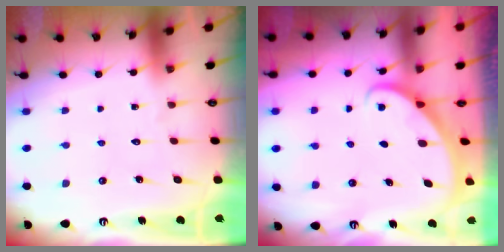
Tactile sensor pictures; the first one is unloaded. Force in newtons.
{"total": 1.9, "press": 1.9, "slide": 0.1}